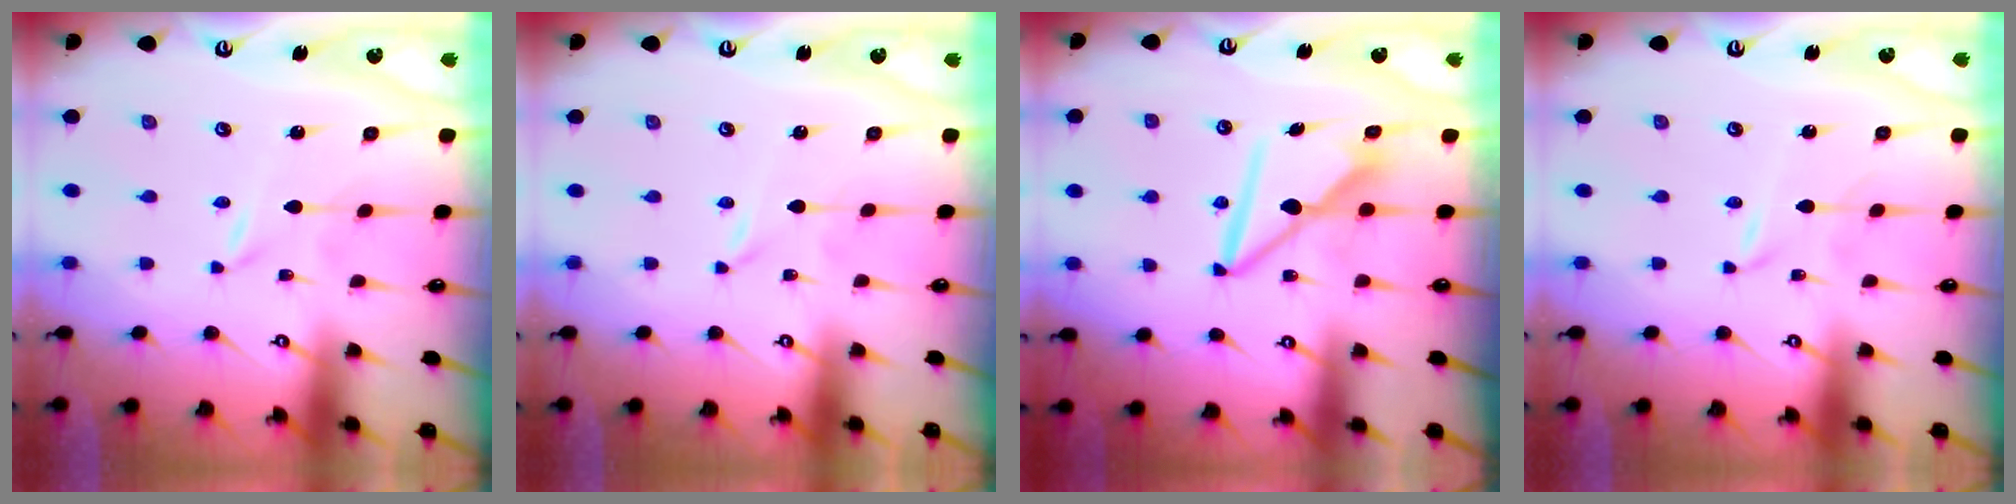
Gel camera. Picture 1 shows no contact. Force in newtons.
{"total": 0.0}
{"total": 8.5, "press": 8.5, "slide": 0.5}
{"total": 1.5, "press": 1.4, "slide": 0.2}